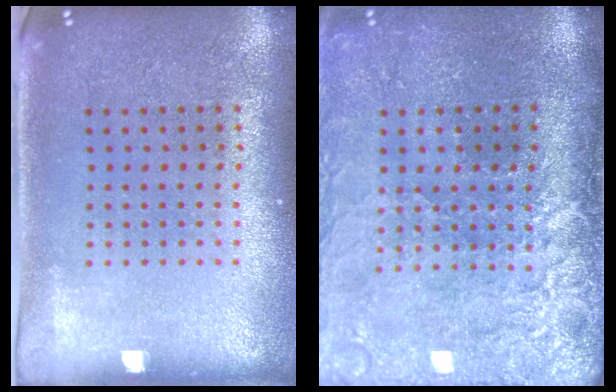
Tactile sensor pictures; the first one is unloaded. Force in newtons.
{"total": 4.3, "press": 3.5, "slide": 2.5}